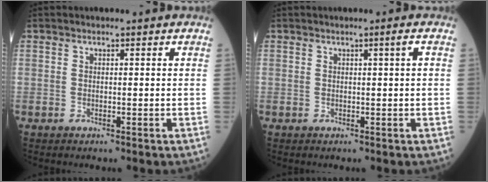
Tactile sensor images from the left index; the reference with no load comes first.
{"total": 0.8, "force": [0.2, -0.3, 0.8], "torque": [-0.016, -0.001, 0.006]}